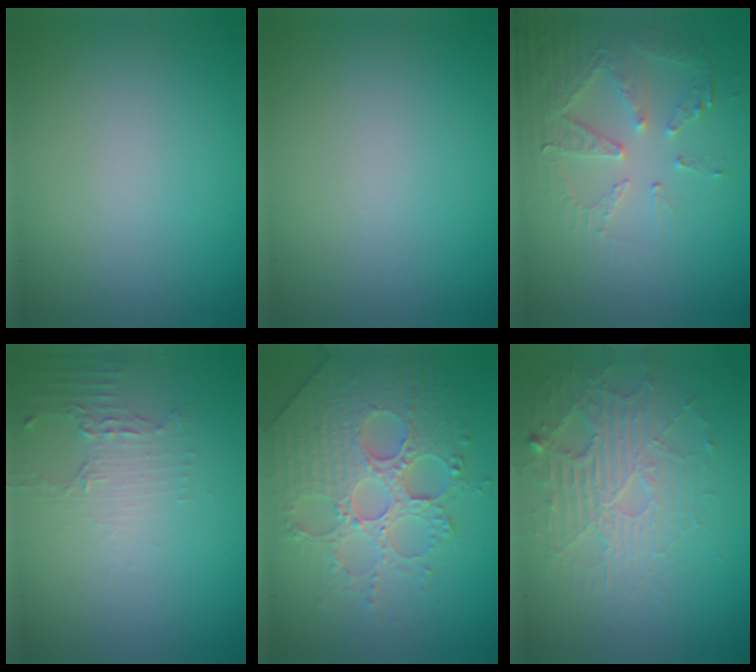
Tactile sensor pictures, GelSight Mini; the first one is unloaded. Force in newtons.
{"total": 0.0}
{"total": 5.2, "press": 3.8, "slide": 3.5}
{"total": 2.0, "press": 1.5, "slide": 1.3}
{"total": 5.8, "press": 5.3, "slide": 2.4}
{"total": 3.9, "press": 3.5, "slide": 1.6}